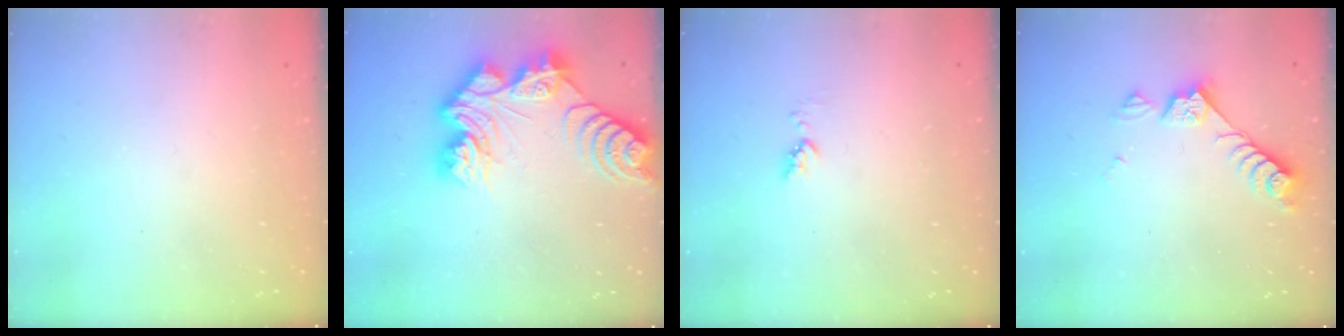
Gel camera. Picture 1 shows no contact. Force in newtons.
{"total": 15.7, "press": 15.6, "slide": 1.2}
{"total": 3.3, "press": 3.3, "slide": 0.4}
{"total": 8.4, "press": 8.3, "slide": 0.8}